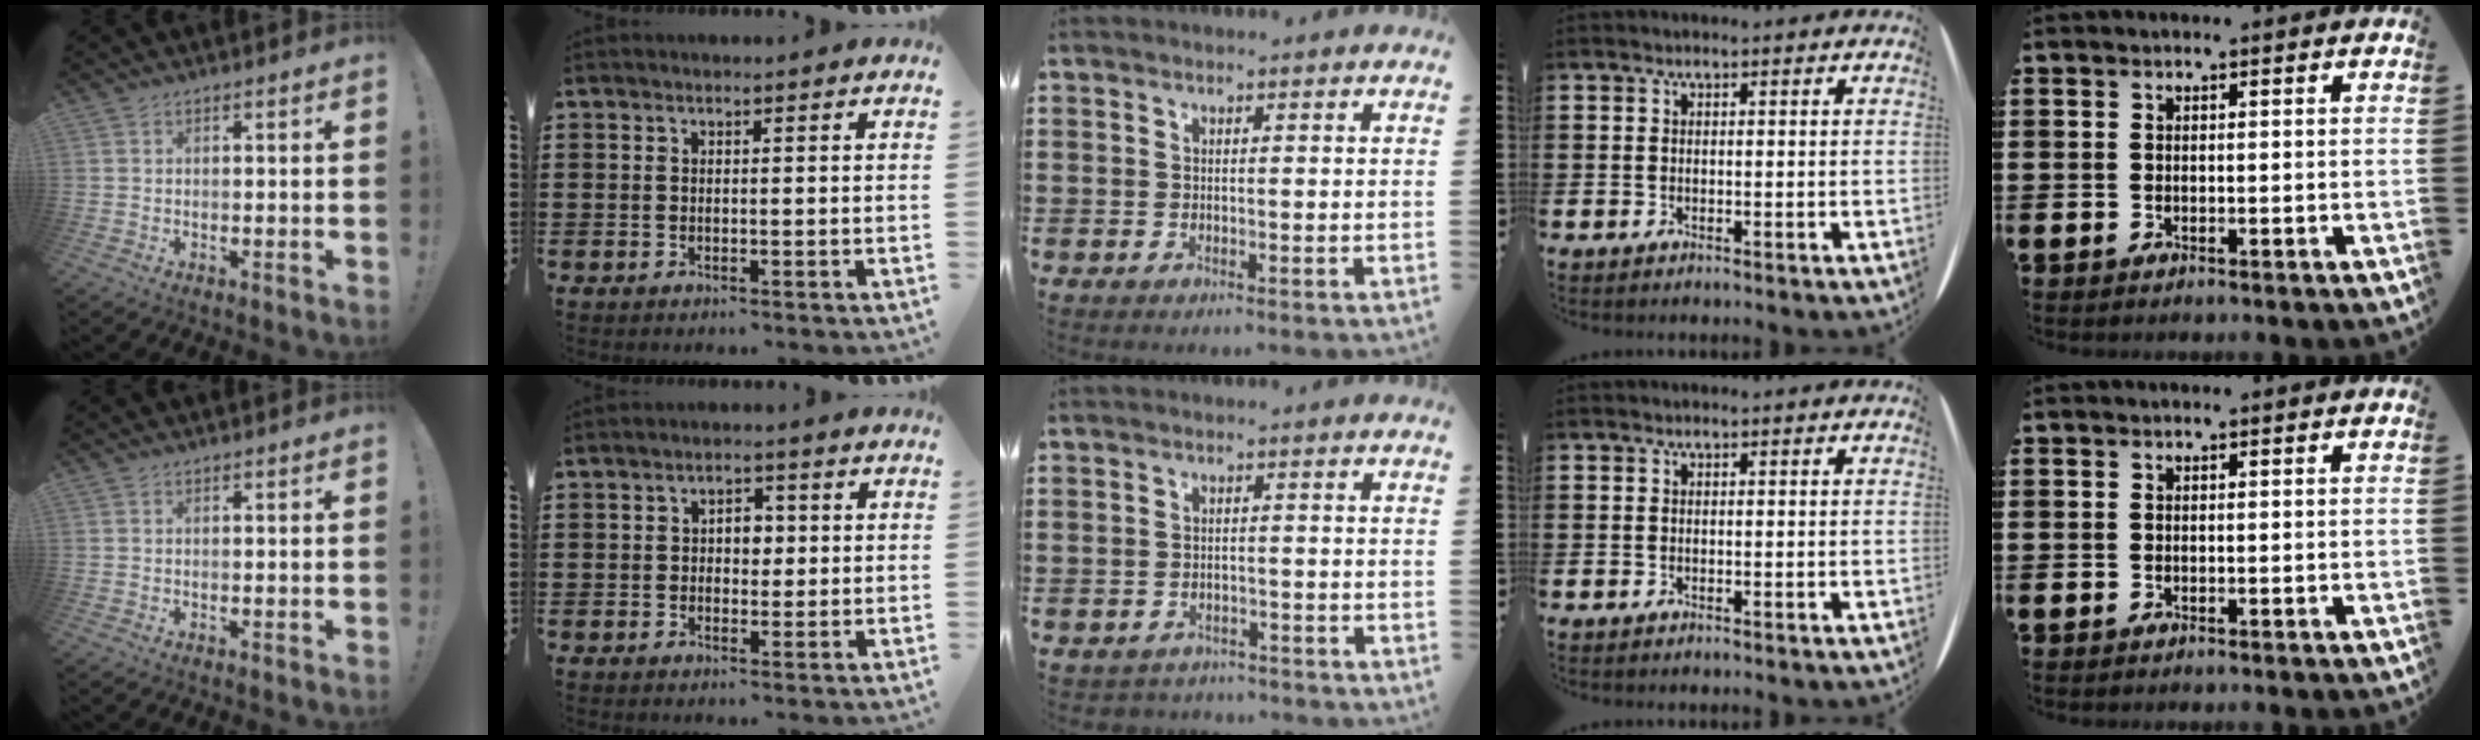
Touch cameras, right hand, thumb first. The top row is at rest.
{"index": {"total": 2.8, "force": [0.1, 2.0, 2.0], "torque": [-0.036, 0.005, -0.002]}, "middle": {"total": 1.7, "force": [-1.6, 0.4, -0.3], "torque": [-0.002, 0.002, -0.038]}}